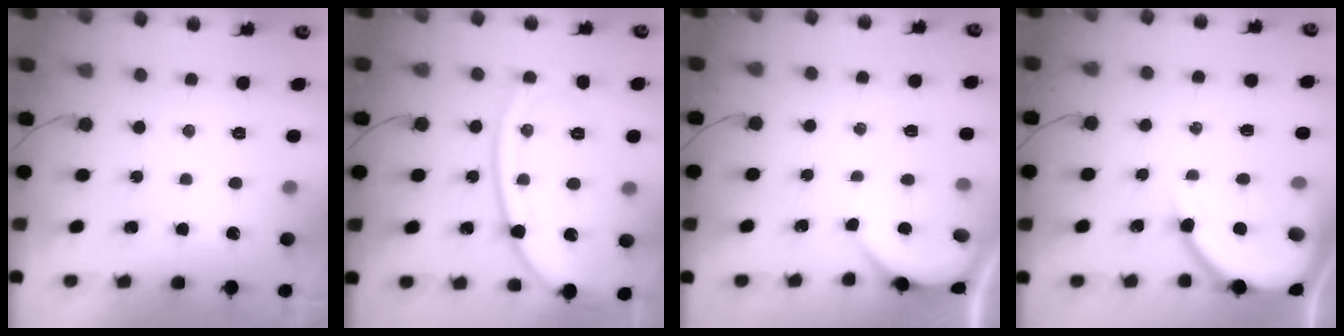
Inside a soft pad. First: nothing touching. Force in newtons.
{"total": 17.1, "press": 17.0, "slide": 2.0}
{"total": 2.1, "press": 2.1, "slide": 0.3}
{"total": 10.0, "press": 9.9, "slide": 0.9}